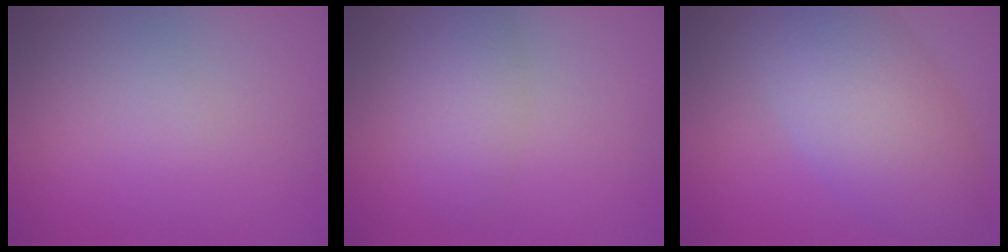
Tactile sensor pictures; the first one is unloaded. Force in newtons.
{"total": 2.6, "press": 2.6, "slide": 0.2}
{"total": 8.1, "press": 8.1, "slide": 0.4}